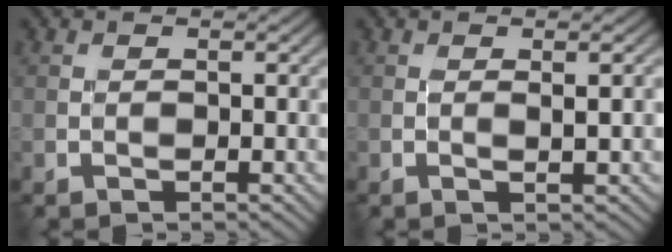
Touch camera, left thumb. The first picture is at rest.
{"total": 2.1, "force": [0.2, 0.4, 2.1], "torque": [-0.030, 0.005, 0.002]}